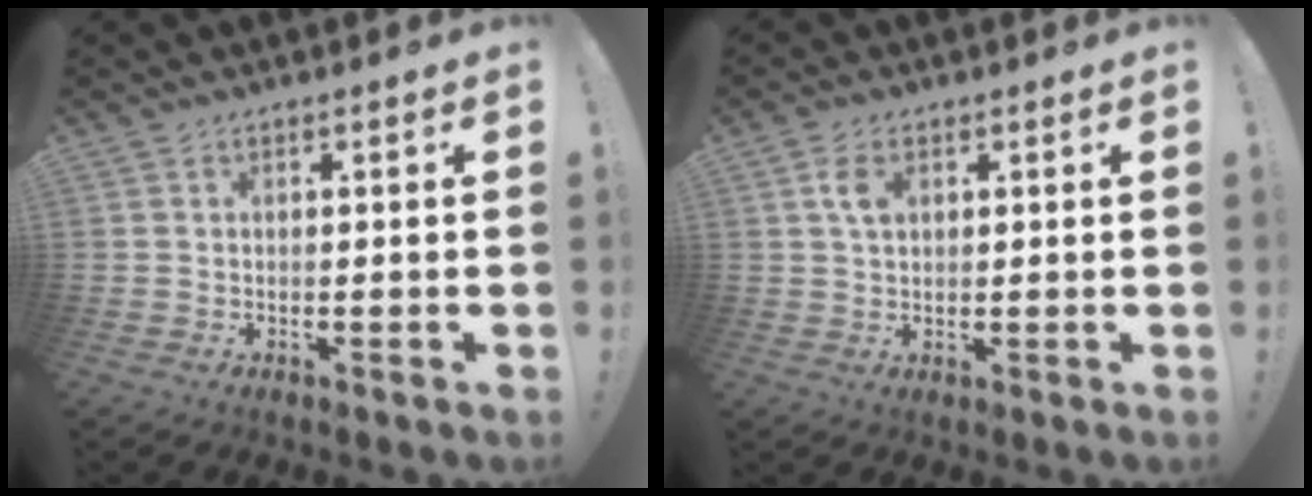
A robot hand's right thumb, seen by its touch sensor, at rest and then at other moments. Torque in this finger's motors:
{"motor_torque": [0.01, 0.06, 0.02, 0.16, 0.01]}